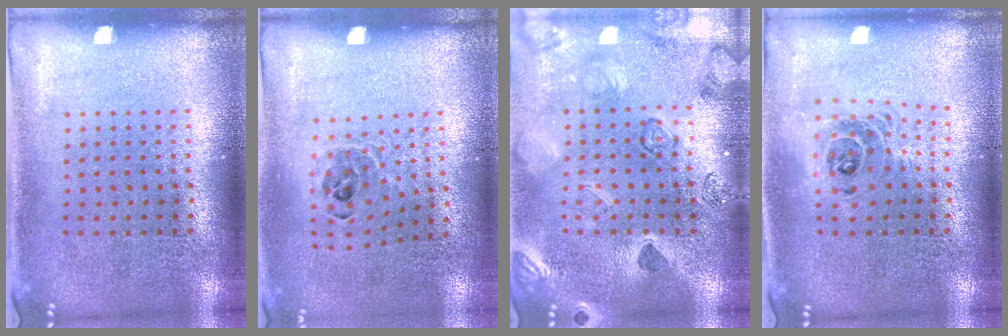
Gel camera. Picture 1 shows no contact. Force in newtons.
{"total": 0.9, "press": 0.8, "slide": 0.4}
{"total": 2.5, "press": 2.4, "slide": 0.5}
{"total": 1.4, "press": 1.2, "slide": 0.7}